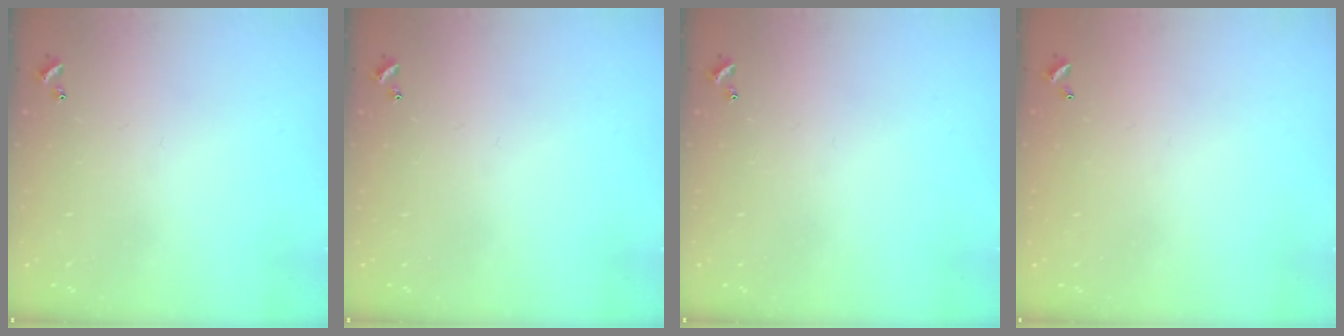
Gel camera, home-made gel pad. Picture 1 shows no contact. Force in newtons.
{"total": 0.0}
{"total": 0.0}
{"total": 2.8, "press": 2.8, "slide": 0.1}